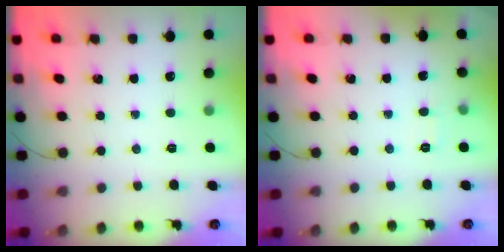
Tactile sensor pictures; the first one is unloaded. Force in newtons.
{"total": 2.0, "press": 1.7, "slide": 1.0}